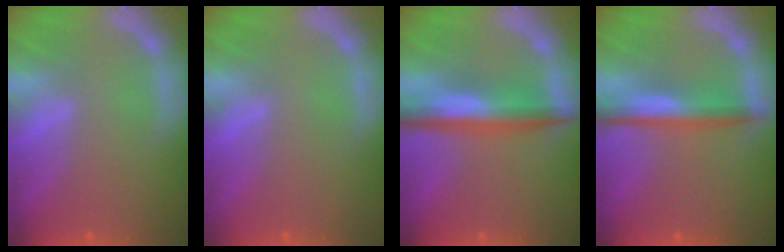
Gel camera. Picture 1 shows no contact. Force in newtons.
{"total": 0.0}
{"total": 6.0}
{"total": 4.5}